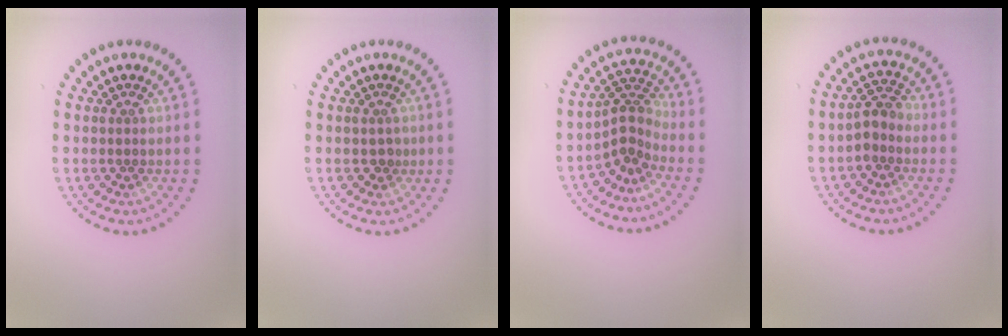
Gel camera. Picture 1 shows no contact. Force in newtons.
{"total": 0.9, "press": 0.7, "slide": 0.5}
{"total": 2.9, "press": 1.9, "slide": 2.2}
{"total": 2.4, "press": 2.1, "slide": 1.0}